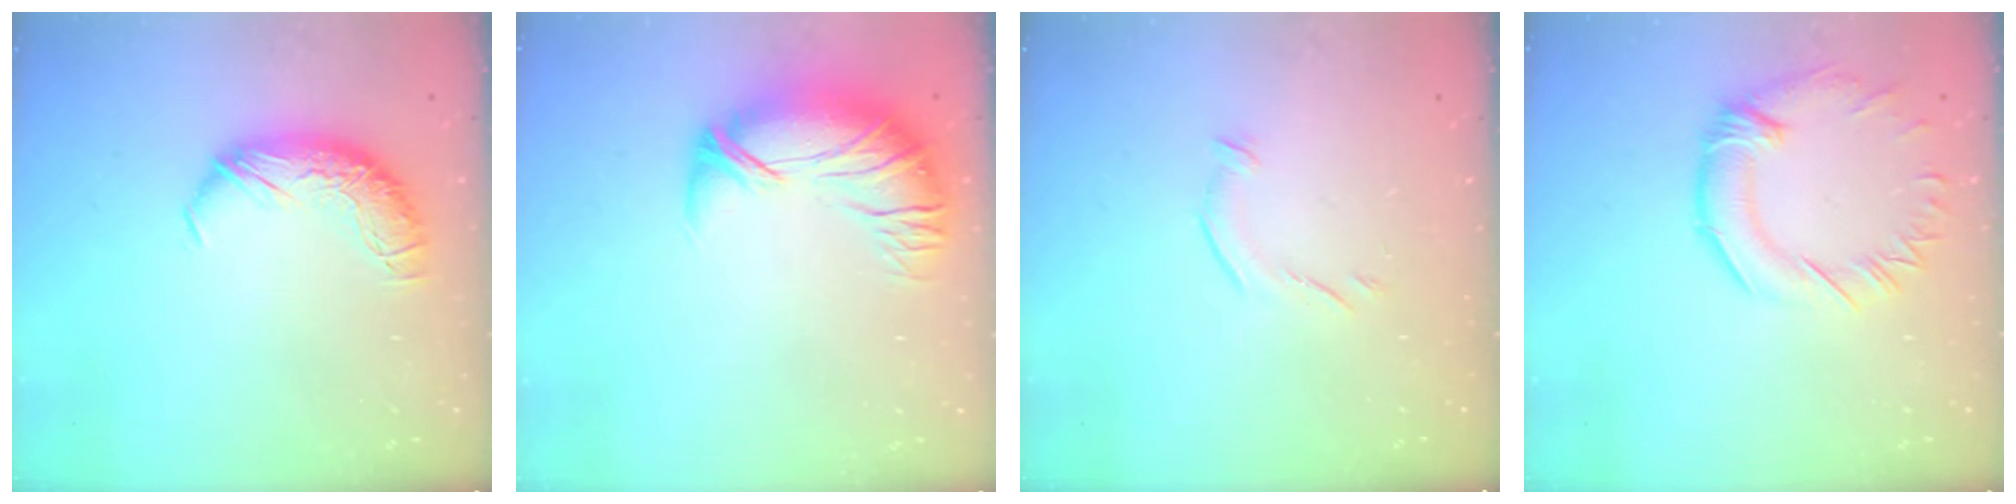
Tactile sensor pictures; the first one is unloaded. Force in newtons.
{"total": 2.5, "press": 0.1, "slide": 2.5}
{"total": 5.2, "press": 5.0, "slide": 1.2}
{"total": 1.3, "press": 0.6, "slide": 1.1}